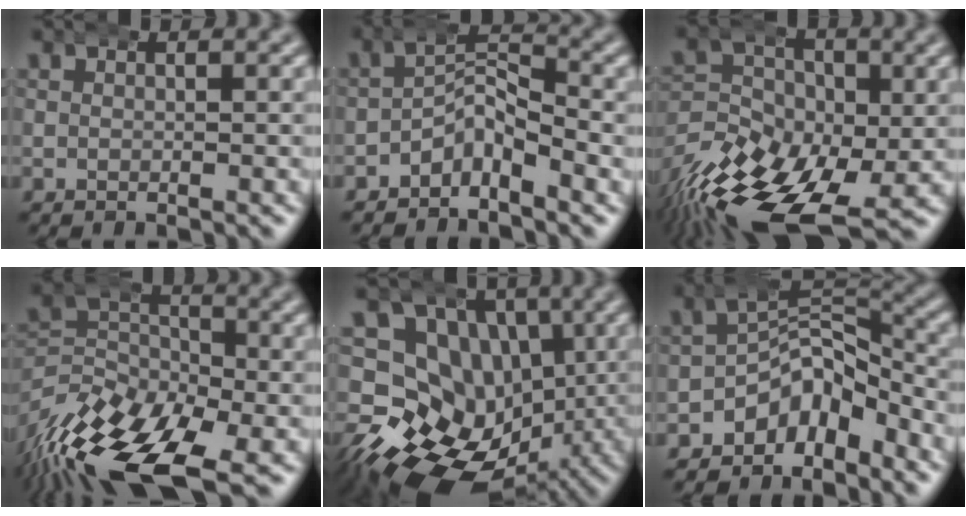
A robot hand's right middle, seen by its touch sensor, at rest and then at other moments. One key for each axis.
{"total": 3.2, "fx": -1.8, "fy": 1.8, "fz": 1.9, "tx": -0.015, "ty": 0.006, "tz": -0.040}
{"total": 9.0, "fx": -3.9, "fy": 5.4, "fz": 6.0, "tx": -0.098, "ty": -0.037, "tz": -0.052}
{"total": 9.8, "fx": -3.6, "fy": 5.9, "fz": 6.9, "tx": -0.121, "ty": -0.038, "tz": -0.051}
{"total": 19.9, "fx": -3.0, "fy": 16.7, "fz": 10.5, "tx": -0.207, "ty": -0.075, "tz": -0.030}
{"total": 7.3, "fx": -3.1, "fy": 4.9, "fz": 4.4, "tx": -0.055, "ty": -0.001, "tz": -0.059}